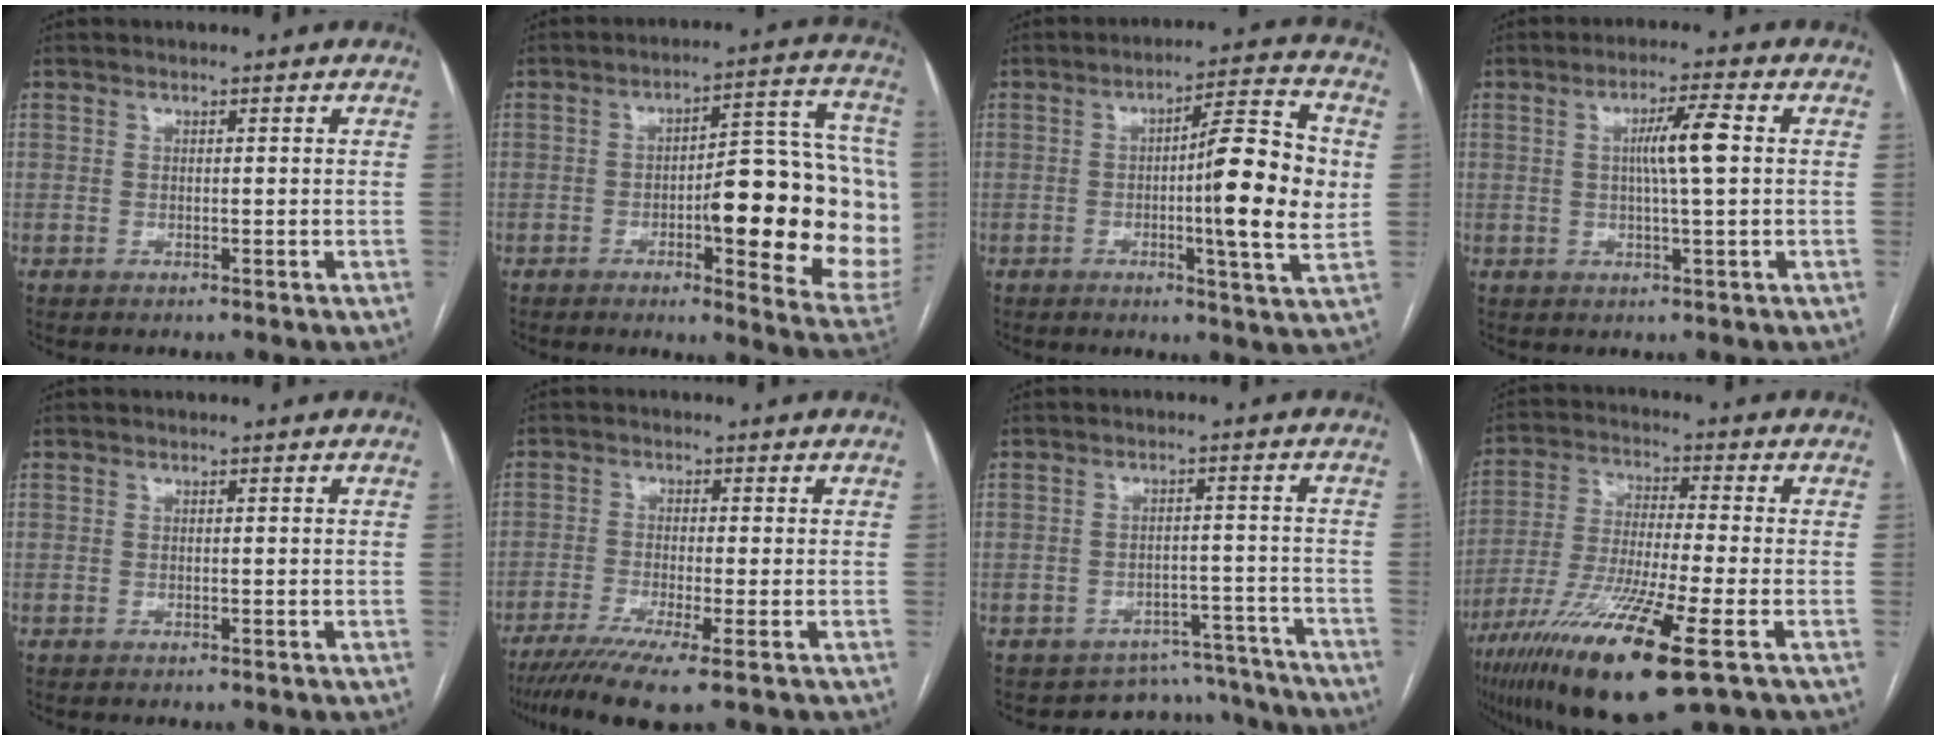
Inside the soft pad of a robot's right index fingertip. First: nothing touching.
{"total": 21.2, "force": [-2.9, 5.0, 20.4], "torque": [-0.184, 0.030, -0.023]}
{"total": 13.8, "force": [0.1, 0.7, 13.7], "torque": [-0.192, 0.004, -0.005]}
{"total": 5.7, "force": [0.6, -0.1, 5.7], "torque": [-0.100, 0.004, 0.011]}
{"total": 0.0}
{"total": 8.1, "force": [-5.6, -0.2, 5.9], "torque": [-0.096, -0.018, -0.091]}
{"total": 9.5, "force": [-8.7, 3.5, -1.4], "torque": [0.042, 0.049, -0.104]}
{"total": 17.1, "force": [-8.9, 0.7, 14.6], "torque": [-0.295, -0.046, -0.161]}